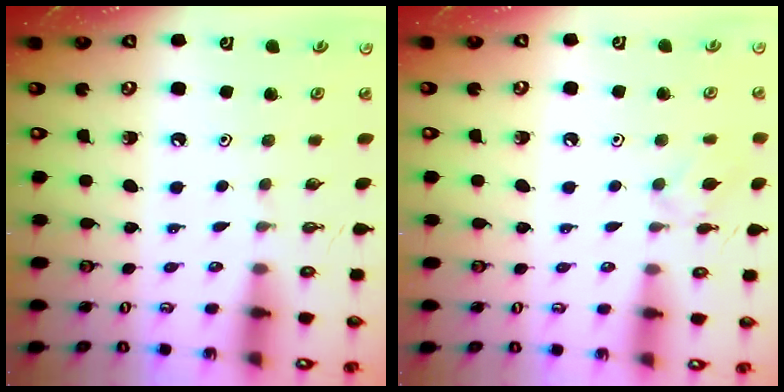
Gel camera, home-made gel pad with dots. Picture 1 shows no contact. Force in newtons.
{"total": 5.9, "press": 5.8, "slide": 0.8}